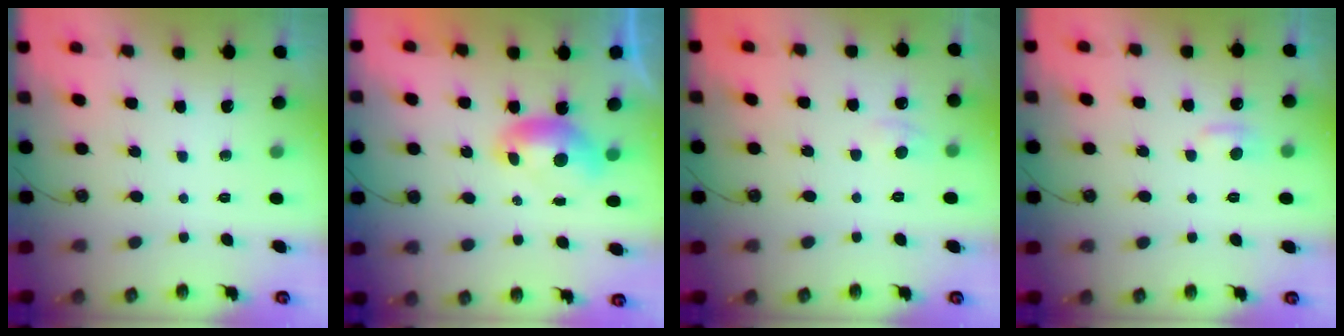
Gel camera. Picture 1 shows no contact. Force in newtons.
{"total": 0.0}
{"total": 1.2, "press": 1.0, "slide": 0.6}
{"total": 1.0, "press": 0.0, "slide": 1.0}